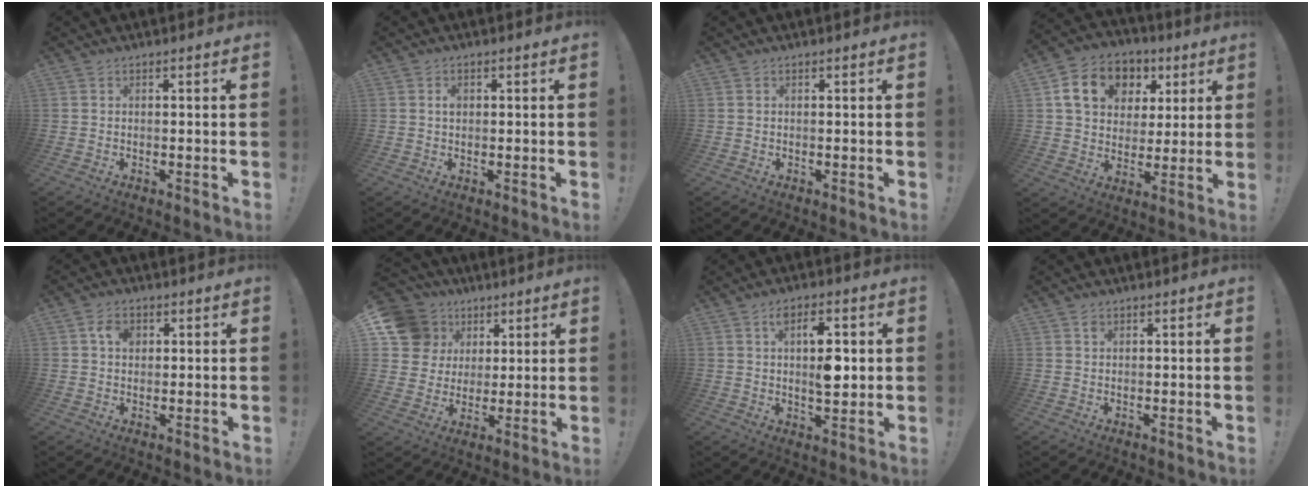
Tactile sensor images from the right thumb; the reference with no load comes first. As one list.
[{"total": 1.4, "force": [0.2, 1.1, 0.9], "torque": [-0.005, -0.001, 0.001]}, {"total": 0.0}, {"total": 15.5, "force": [6.2, 11.9, 7.8], "torque": [-0.115, -0.013, 0.122]}, {"total": 5.1, "force": [1.5, 3.7, 3.1], "torque": [-0.051, 0.006, 0.026]}, {"total": 13.7, "force": [5.4, 11.8, 4.6], "torque": [-0.069, -0.019, 0.122]}, {"total": 9.8, "force": [1.7, 4.6, 8.5], "torque": [-0.131, -0.003, 0.025]}, {"total": 1.2, "force": [0.6, 1.0, 0.4], "torque": [-0.009, 0.001, 0.012]}]